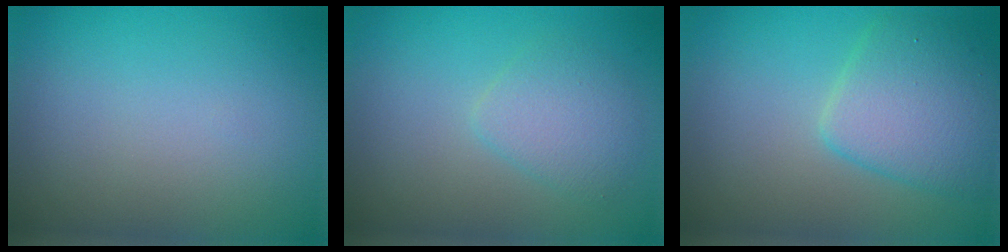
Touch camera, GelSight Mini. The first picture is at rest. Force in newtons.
{"total": 2.3, "press": 2.3, "slide": 0.0}
{"total": 4.8, "press": 4.8, "slide": 0.1}